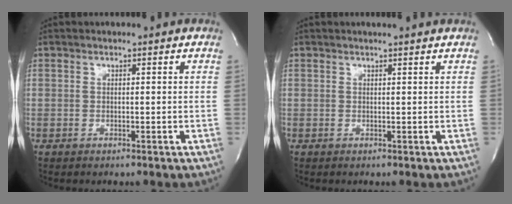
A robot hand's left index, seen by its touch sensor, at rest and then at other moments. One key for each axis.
{"total": 2.0, "fx": 1.8, "fy": -0.4, "fz": 0.7, "tx": -0.013, "ty": 0.002, "tz": 0.021}